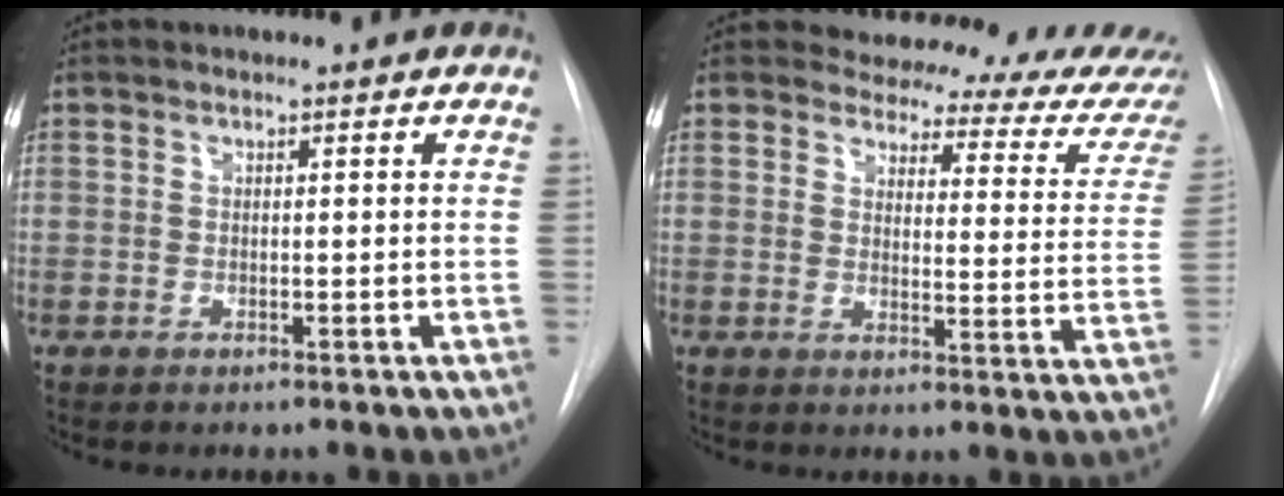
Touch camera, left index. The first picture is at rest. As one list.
[{"total": 17.8, "force": [16.8, 4.3, 4.0], "torque": [-0.017, -0.072, 0.163]}]